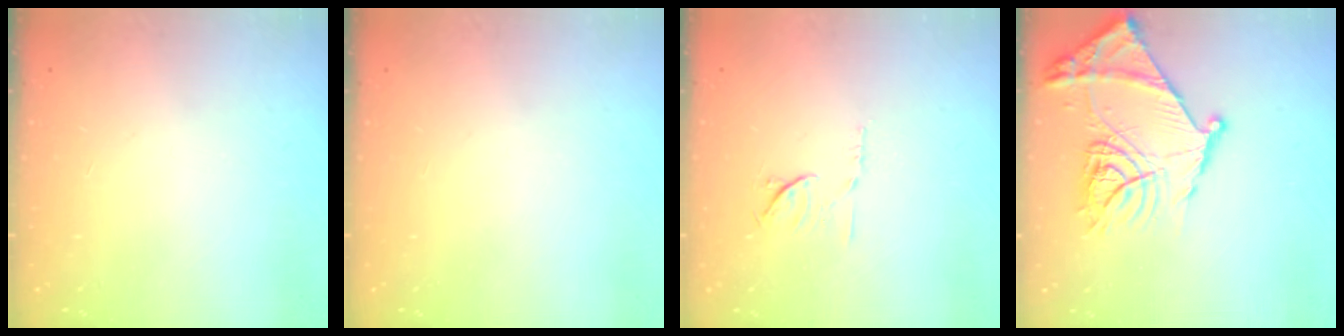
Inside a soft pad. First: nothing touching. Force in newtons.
{"total": 0.0}
{"total": 6.7, "press": 6.6, "slide": 1.1}
{"total": 20.4, "press": 20.3, "slide": 2.0}